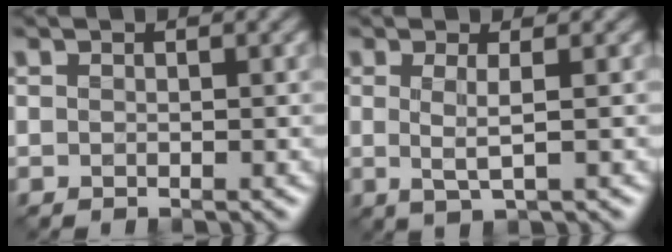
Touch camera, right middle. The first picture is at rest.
{"total": 1.8, "force": [0.1, 0.2, 1.8], "torque": [-0.039, -0.006, 0.002]}